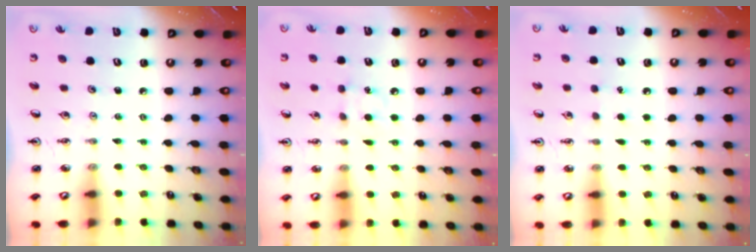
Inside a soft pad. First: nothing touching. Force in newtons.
{"total": 9.1, "press": 9.1, "slide": 1.0}
{"total": 5.8, "press": 5.7, "slide": 0.7}